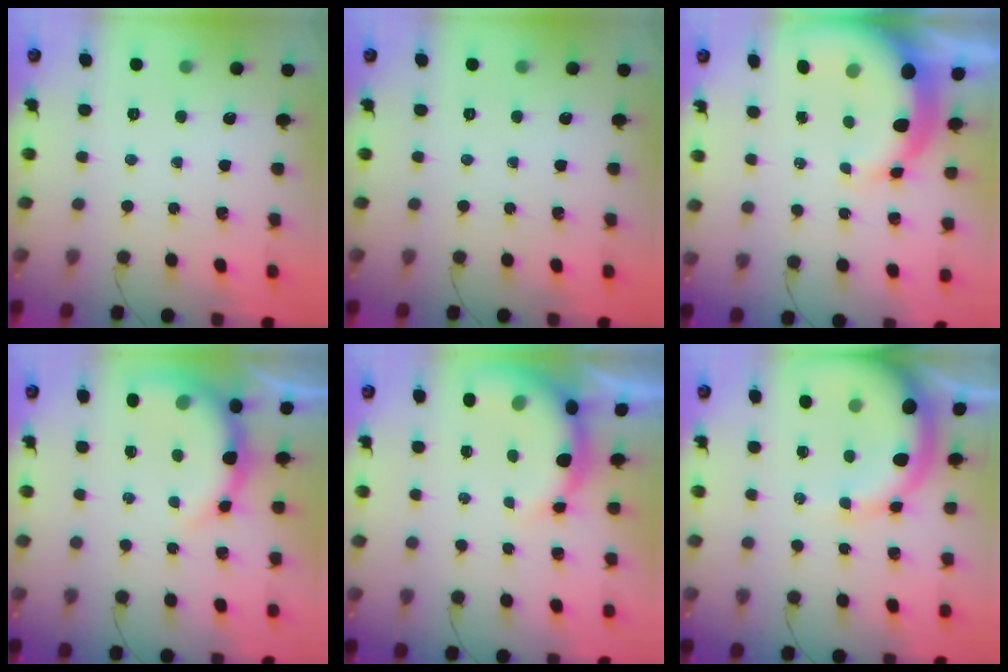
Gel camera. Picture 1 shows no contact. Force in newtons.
{"total": 0.0}
{"total": 12.5, "press": 12.3, "slide": 2.5}
{"total": 8.9, "press": 8.7, "slide": 1.8}
{"total": 8.0, "press": 7.8, "slide": 1.4}
{"total": 10.8, "press": 10.5, "slide": 2.3}